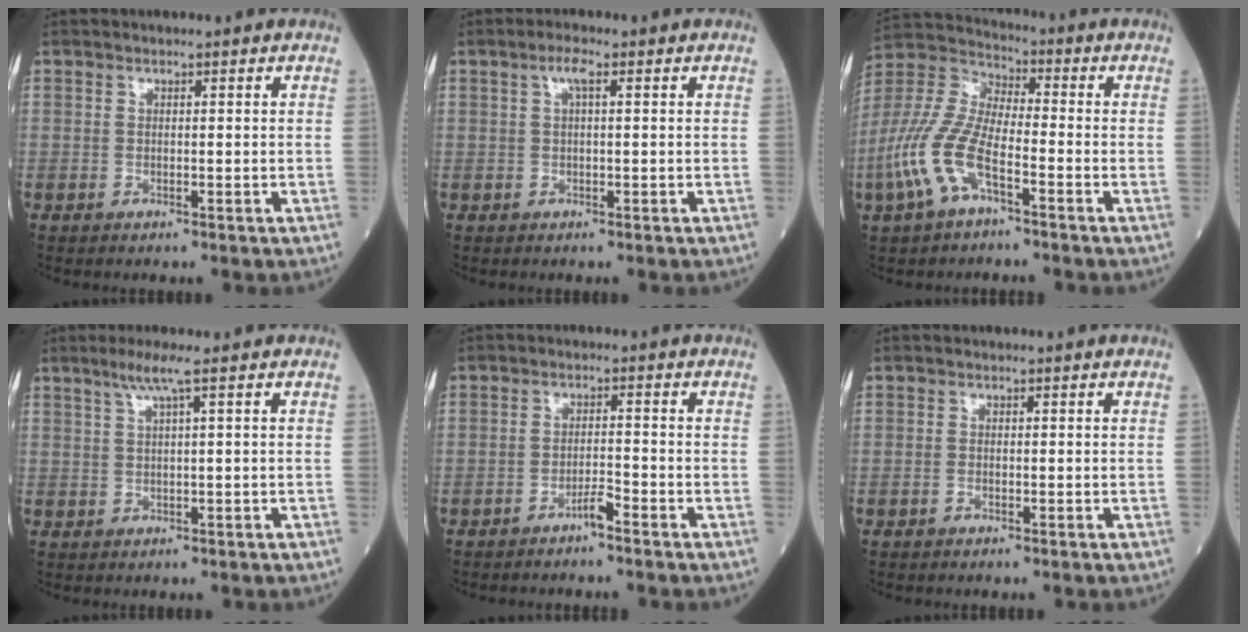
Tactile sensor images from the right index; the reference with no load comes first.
{"total": 2.2, "force": [0.8, 0.4, 1.9], "torque": [-0.042, 0.010, 0.015]}
{"total": 11.6, "force": [-5.0, 4.1, 9.6], "torque": [-0.234, 0.003, -0.105]}
{"total": 3.1, "force": [1.7, -0.7, 2.5], "torque": [-0.059, 0.003, 0.038]}
{"total": 2.3, "force": [-1.8, 0.0, 1.3], "torque": [-0.022, 0.001, -0.034]}
{"total": 0.0}